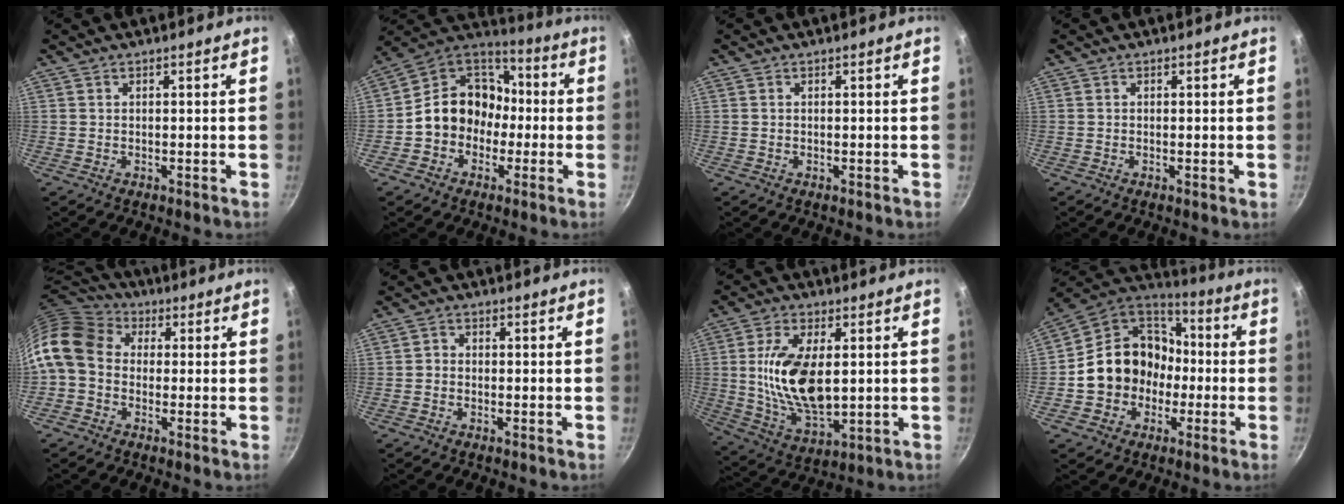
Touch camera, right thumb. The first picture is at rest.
{"total": 14.2, "force": [-2.1, 12.1, 7.2], "torque": [-0.071, 0.056, -0.054]}
{"total": 0.0}
{"total": 0.5, "force": [-0.1, 0.1, 0.5], "torque": [-0.008, -0.001, -0.003]}
{"total": 14.6, "force": [0.8, 11.6, 8.8], "torque": [-0.172, 0.038, -0.007]}
{"total": 1.6, "force": [-0.8, 1.2, 0.6], "torque": [-0.008, 0.009, -0.020]}
{"total": 15.6, "force": [1.6, 8.0, 13.4], "torque": [-0.241, -0.010, 0.039]}
{"total": 16.7, "force": [-2.2, 14.5, 7.9], "torque": [-0.104, 0.055, -0.037]}